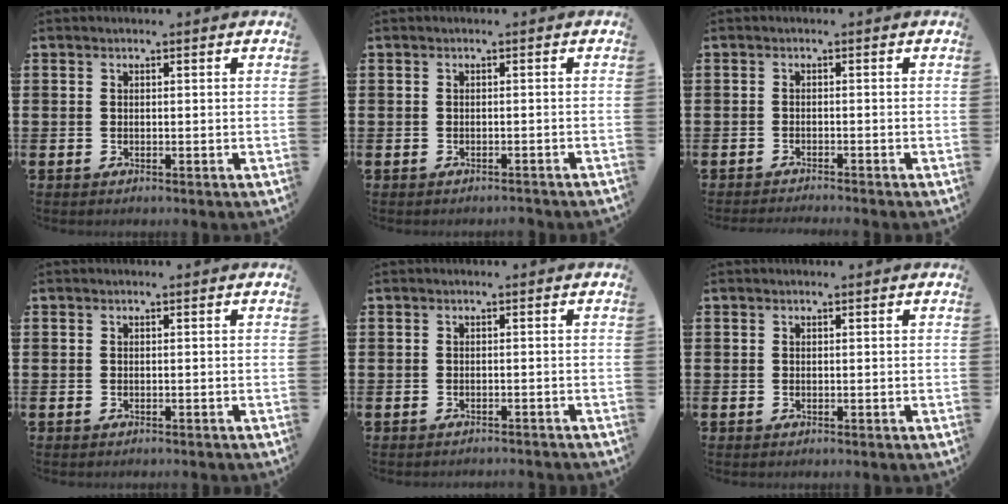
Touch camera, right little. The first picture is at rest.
{"total": 0.7, "force": [-0.7, -0.1, 0.1], "torque": [-0.003, -0.002, -0.014]}
{"total": 0.9, "force": [-0.9, -0.2, 0.1], "torque": [0.000, -0.001, -0.018]}
{"total": 0.0}
{"total": 0.7, "force": [-0.7, -0.1, 0.0], "torque": [0.000, -0.001, -0.015]}
{"total": 0.0}